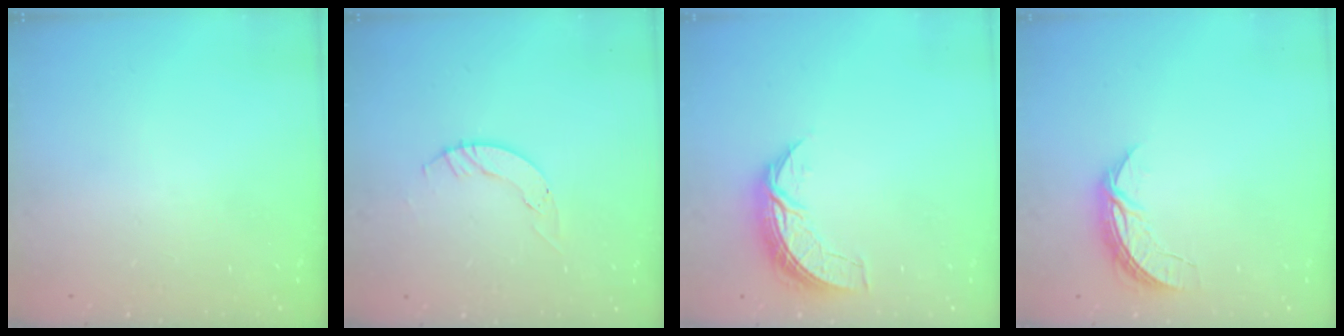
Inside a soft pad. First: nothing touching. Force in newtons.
{"total": 4.0, "press": 4.0, "slide": 0.4}
{"total": 7.3, "press": 7.3, "slide": 0.5}
{"total": 6.2, "press": 6.2, "slide": 0.5}